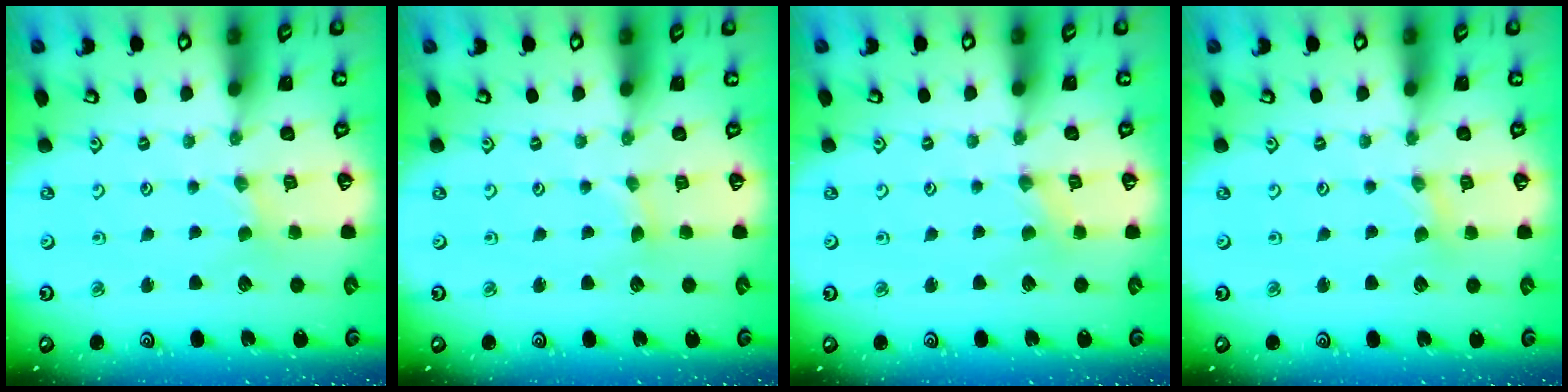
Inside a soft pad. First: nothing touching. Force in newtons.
{"total": 1.3, "press": 1.2, "slide": 0.2}
{"total": 0.0}
{"total": 1.4, "press": 1.4, "slide": 0.2}